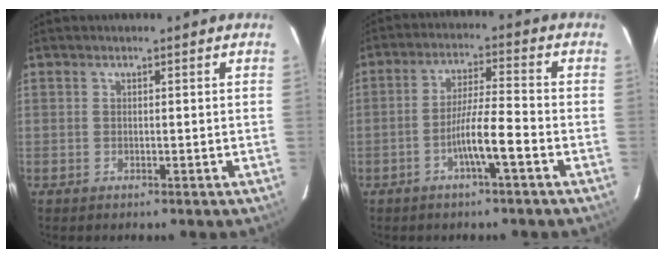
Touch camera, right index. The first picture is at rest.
{"total": 6.9, "force": [-2.9, -0.1, 6.2], "torque": [-0.117, 0.005, -0.053]}